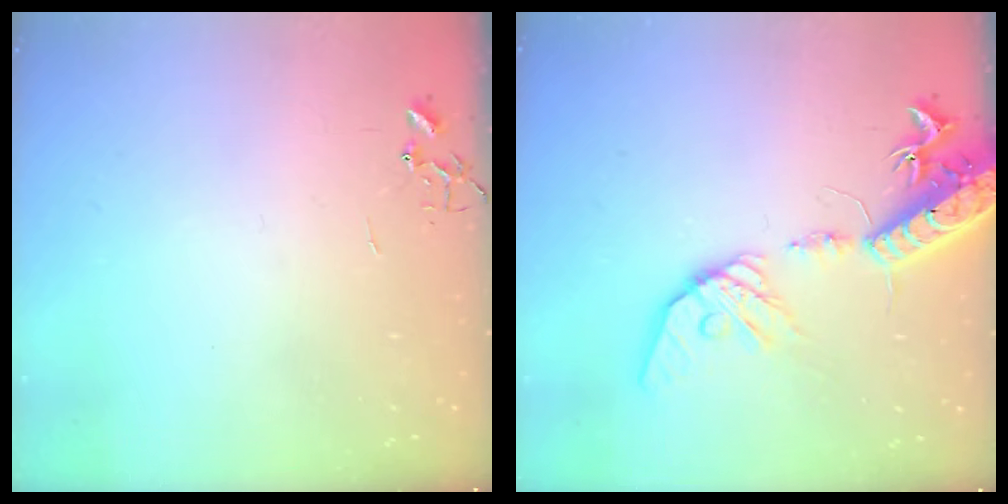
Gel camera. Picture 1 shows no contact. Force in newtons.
{"total": 18.0, "press": 17.7, "slide": 3.3}